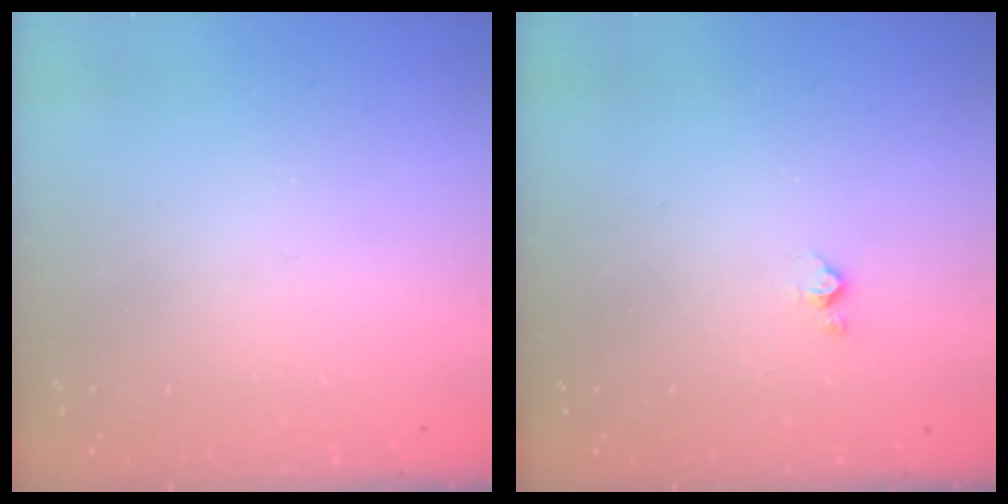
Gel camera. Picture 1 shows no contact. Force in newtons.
{"total": 2.9, "press": 2.9, "slide": 0.5}